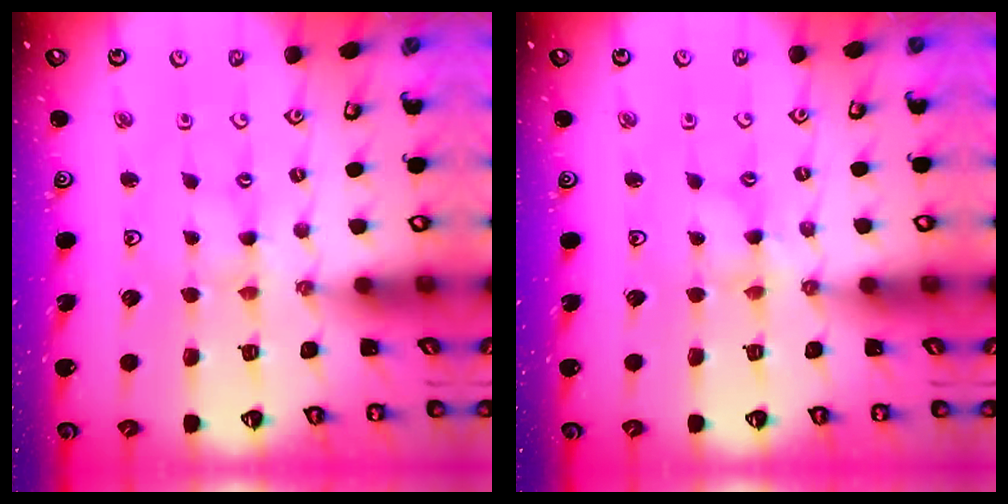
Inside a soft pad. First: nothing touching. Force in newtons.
{"total": 1.3, "press": 1.3, "slide": 0.3}